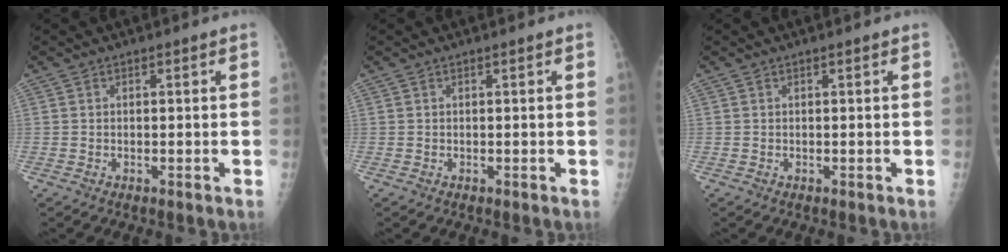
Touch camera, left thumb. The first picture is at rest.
{"total": 0.0}
{"total": 0.0}